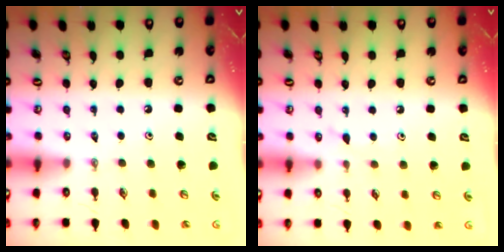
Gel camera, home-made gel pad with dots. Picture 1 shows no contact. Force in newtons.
{"total": 5.5, "press": 5.5, "slide": 0.7}